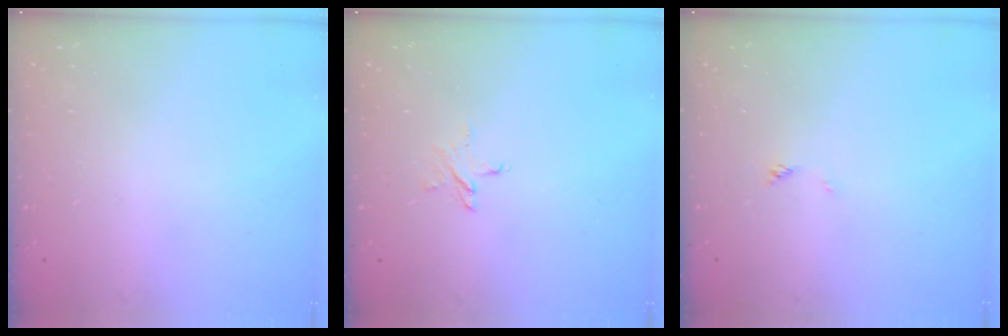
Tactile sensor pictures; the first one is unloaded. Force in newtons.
{"total": 3.7, "press": 3.7, "slide": 0.3}
{"total": 0.0}